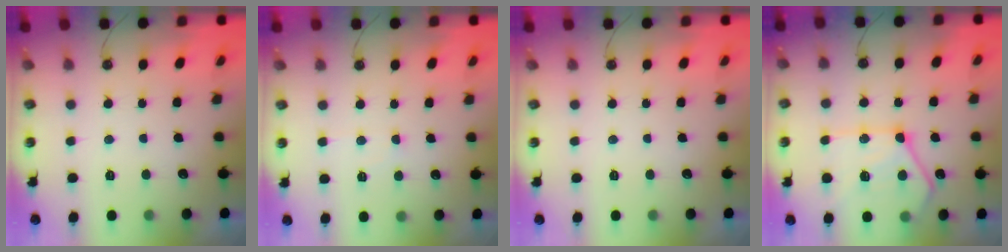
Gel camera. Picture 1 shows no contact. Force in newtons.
{"total": 3.0, "press": 3.0, "slide": 0.4}
{"total": 0.0}
{"total": 18.8, "press": 18.7, "slide": 1.7}